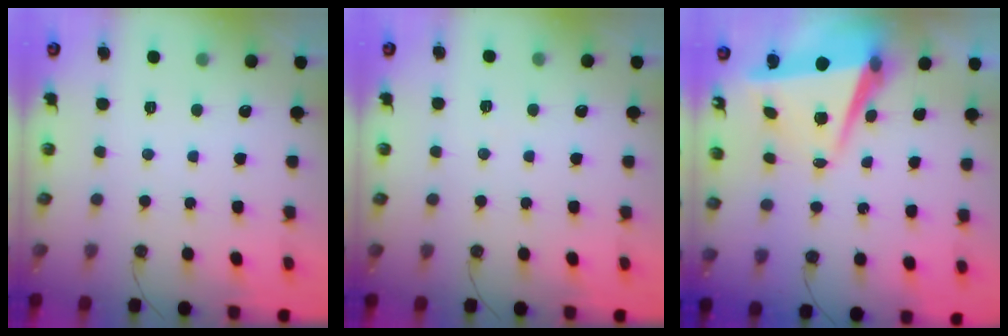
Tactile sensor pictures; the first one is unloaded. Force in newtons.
{"total": 5.3, "press": 3.2, "slide": 4.2}
{"total": 7.8, "press": 7.6, "slide": 1.8}